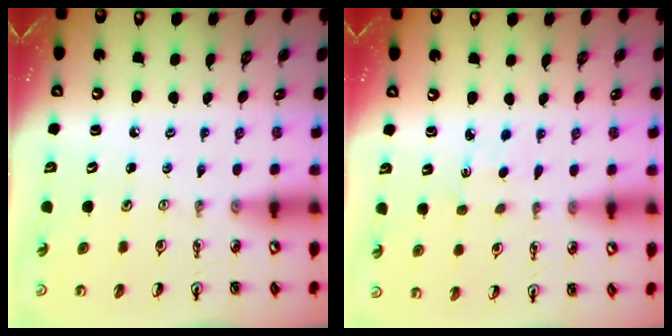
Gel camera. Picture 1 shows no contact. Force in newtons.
{"total": 1.3, "press": 1.3, "slide": 0.3}